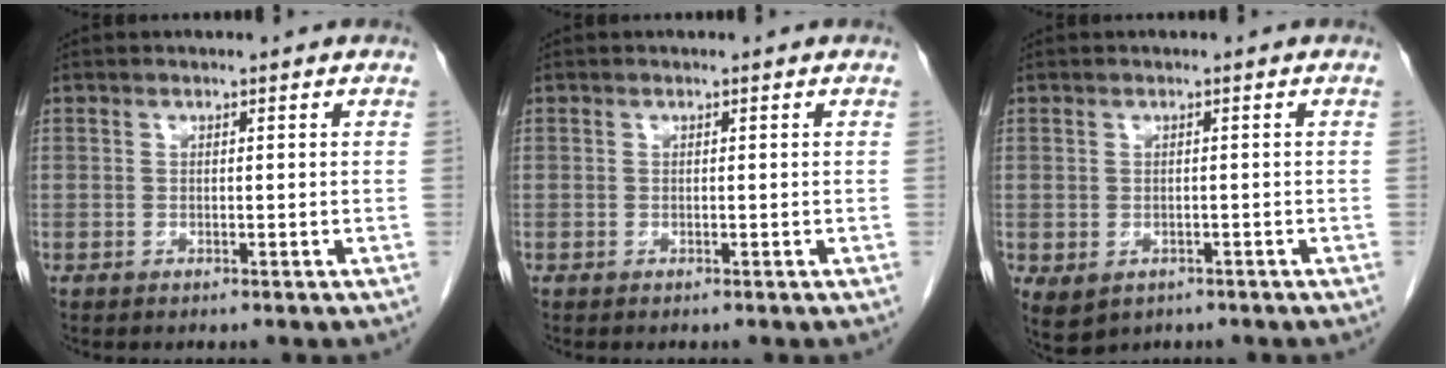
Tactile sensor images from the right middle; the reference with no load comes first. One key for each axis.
{"total": 0.0}
{"total": 4.3, "fx": -2.2, "fy": 3.0, "fz": 2.0, "tx": -0.033, "ty": -0.005, "tz": -0.024}